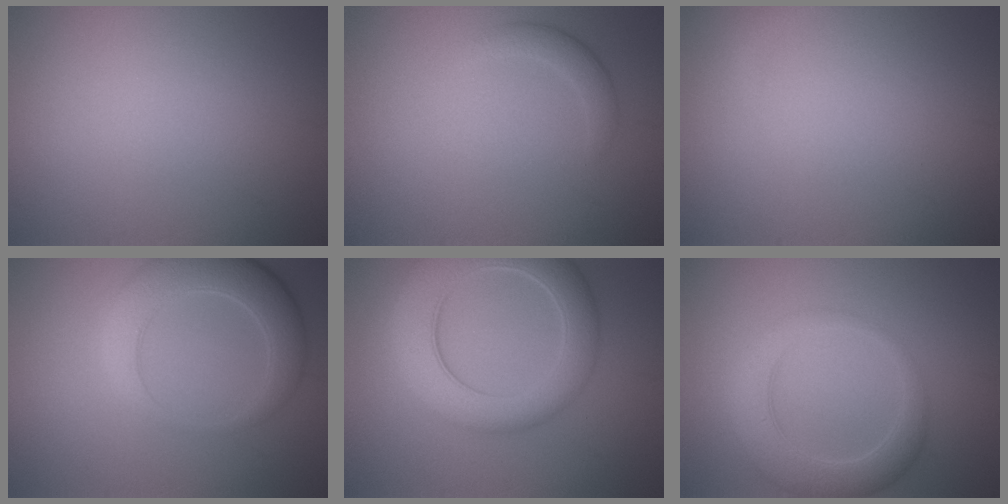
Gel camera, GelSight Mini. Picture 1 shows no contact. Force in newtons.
{"total": 1.5, "press": 1.5, "slide": 0.1}
{"total": 0.6, "press": 0.6, "slide": 0.2}
{"total": 5.3, "press": 5.3, "slide": 0.6}
{"total": 8.1, "press": 8.0, "slide": 0.8}
{"total": 4.3, "press": 4.3, "slide": 0.3}